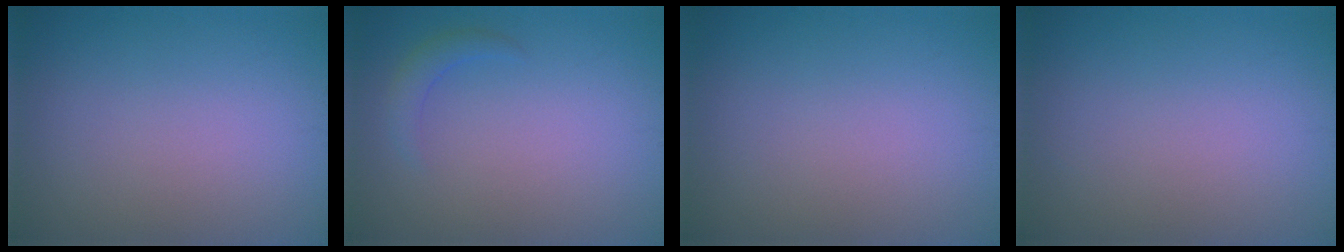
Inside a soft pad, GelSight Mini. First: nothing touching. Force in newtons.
{"total": 1.4, "press": 1.4, "slide": 0.0}
{"total": 0.0}
{"total": 0.0}